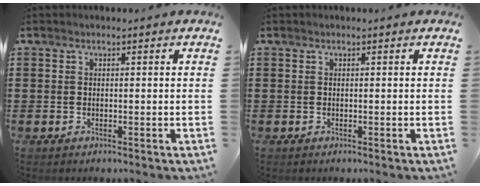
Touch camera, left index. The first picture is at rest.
{"total": 0.0}